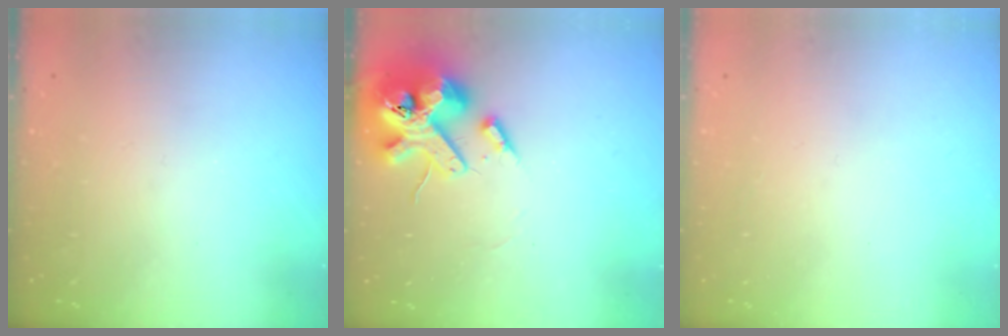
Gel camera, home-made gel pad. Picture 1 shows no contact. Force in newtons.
{"total": 18.0, "press": 17.7, "slide": 2.7}
{"total": 0.0}